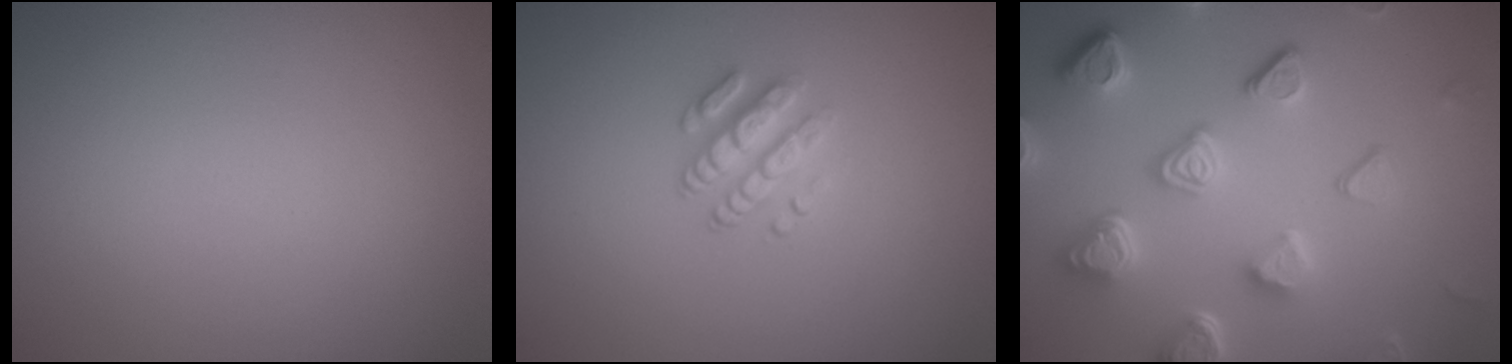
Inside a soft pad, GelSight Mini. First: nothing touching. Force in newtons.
{"total": 2.3, "press": 1.9, "slide": 1.4}
{"total": 6.9, "press": 5.4, "slide": 4.3}